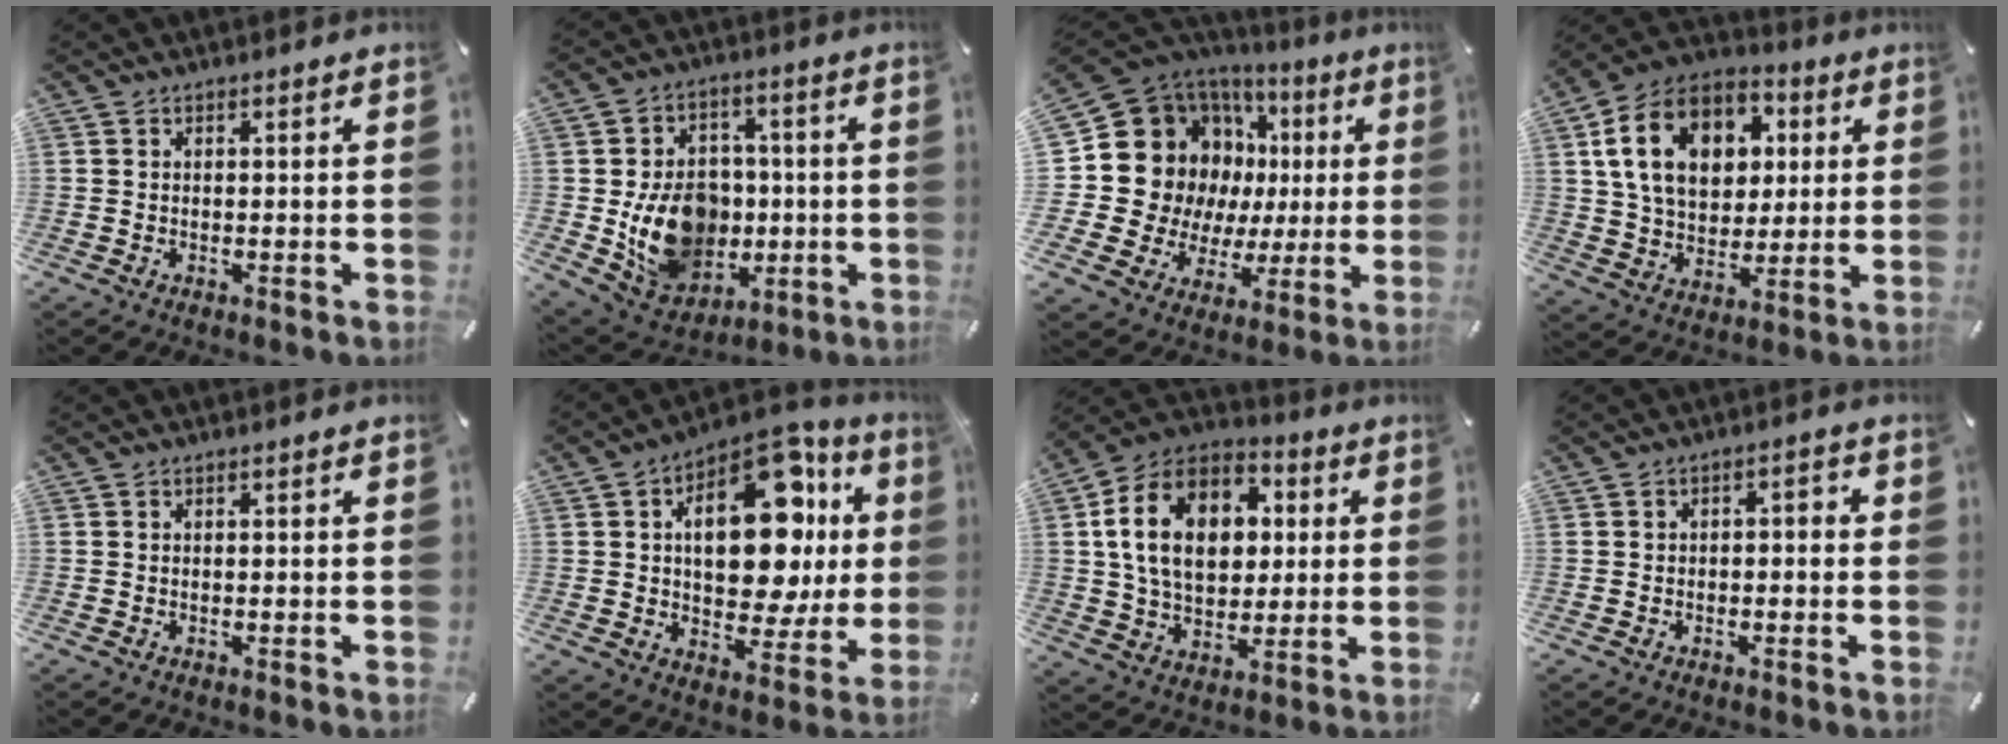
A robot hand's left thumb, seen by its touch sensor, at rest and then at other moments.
{"total": 15.4, "force": [-1.6, 12.9, 8.2], "torque": [-0.151, 0.003, -0.015]}
{"total": 19.8, "force": [5.7, 16.6, 9.2], "torque": [-0.161, -0.054, 0.137]}
{"total": 17.2, "force": [5.0, 13.1, 10.1], "torque": [-0.196, -0.003, 0.093]}
{"total": 0.0}
{"total": 22.4, "force": [5.8, 12.7, 17.6], "torque": [-0.243, -0.035, 0.094]}
{"total": 17.8, "force": [3.1, 13.0, 11.7], "torque": [-0.231, 0.003, 0.054]}
{"total": 1.9, "force": [-1.1, 1.1, 1.1], "torque": [-0.020, 0.010, -0.024]}